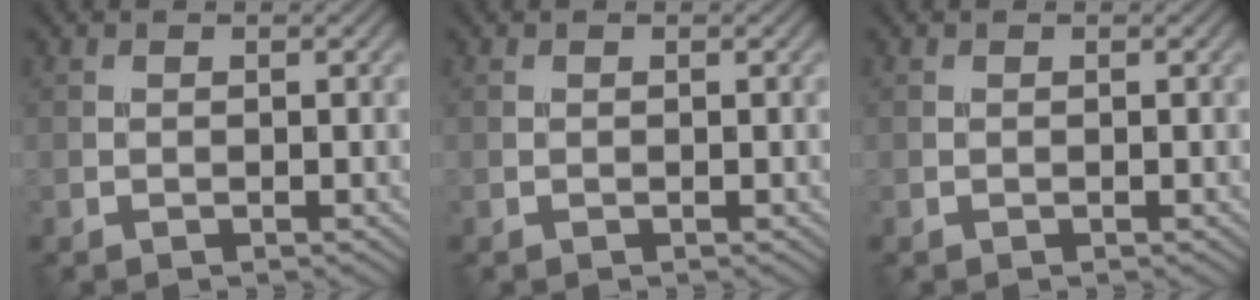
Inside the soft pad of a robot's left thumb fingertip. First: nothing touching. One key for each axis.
{"total": 0.0}
{"total": 0.0}